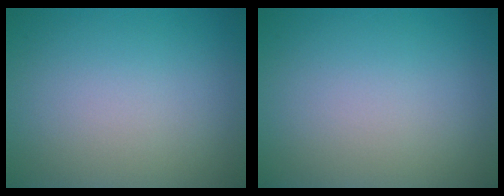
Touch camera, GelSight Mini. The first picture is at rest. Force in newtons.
{"total": 0.0}